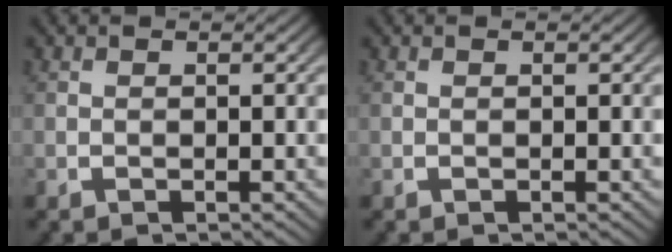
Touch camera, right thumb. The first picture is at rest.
{"total": 0.0}